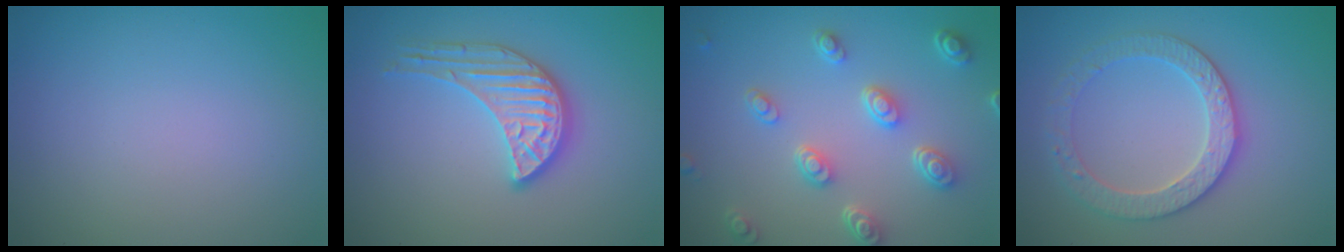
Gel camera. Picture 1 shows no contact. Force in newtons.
{"total": 3.5, "press": 3.3, "slide": 1.3}
{"total": 4.6, "press": 3.5, "slide": 3.0}
{"total": 3.6, "press": 3.5, "slide": 0.9}